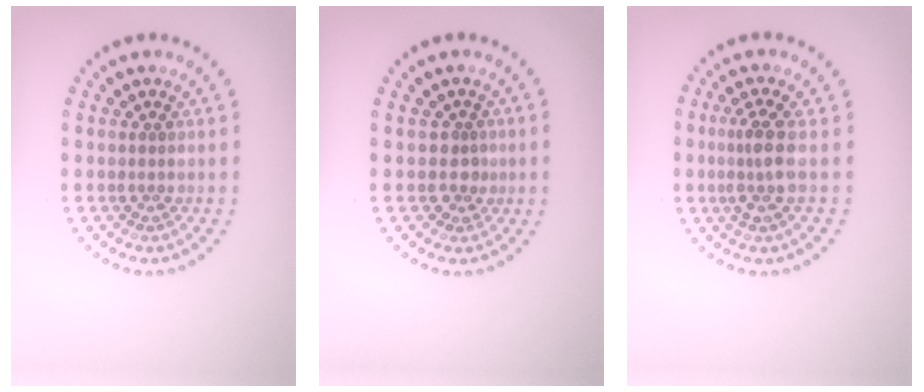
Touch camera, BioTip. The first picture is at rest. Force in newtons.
{"total": 1.6, "press": 1.2, "slide": 1.0}
{"total": 2.6, "press": 2.0, "slide": 1.6}